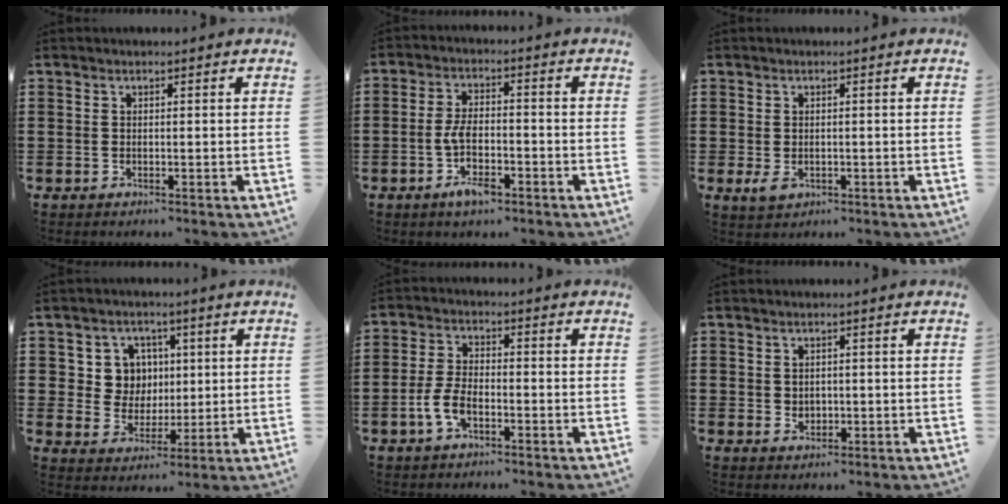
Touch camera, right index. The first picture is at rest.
{"total": 5.8, "force": [-2.3, 2.6, 4.7], "torque": [-0.100, 0.005, -0.046]}
{"total": 1.8, "force": [-0.5, 1.2, 1.3], "torque": [-0.032, -0.002, -0.012]}
{"total": 6.9, "force": [1.9, 6.3, 1.9], "torque": [-0.061, 0.018, 0.035]}
{"total": 4.9, "force": [-2.2, 2.2, 3.7], "torque": [-0.091, 0.000, -0.048]}
{"total": 1.4, "force": [0.4, 1.2, 0.6], "torque": [-0.014, 0.007, 0.007]}